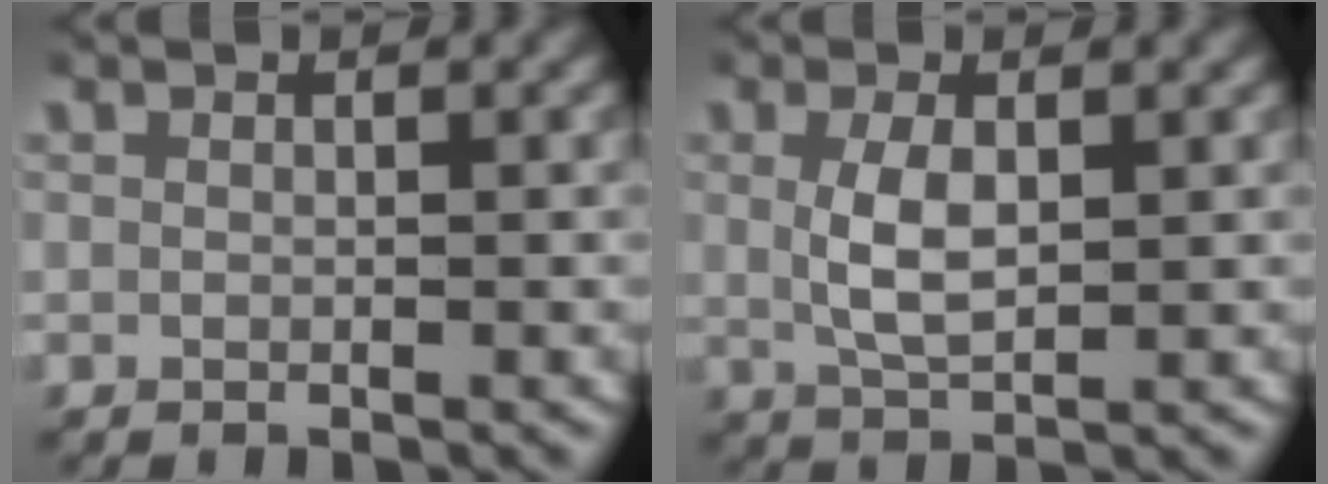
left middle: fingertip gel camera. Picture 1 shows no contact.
{"total": 3.2, "force": [0.4, 1.3, 2.8], "torque": [-0.063, -0.006, 0.016]}